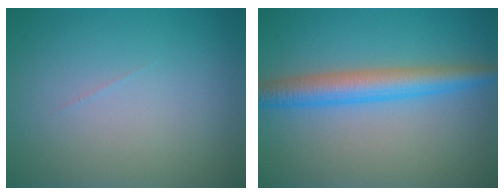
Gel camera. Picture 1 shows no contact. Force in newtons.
{"total": 4.6, "press": 4.5, "slide": 0.2}